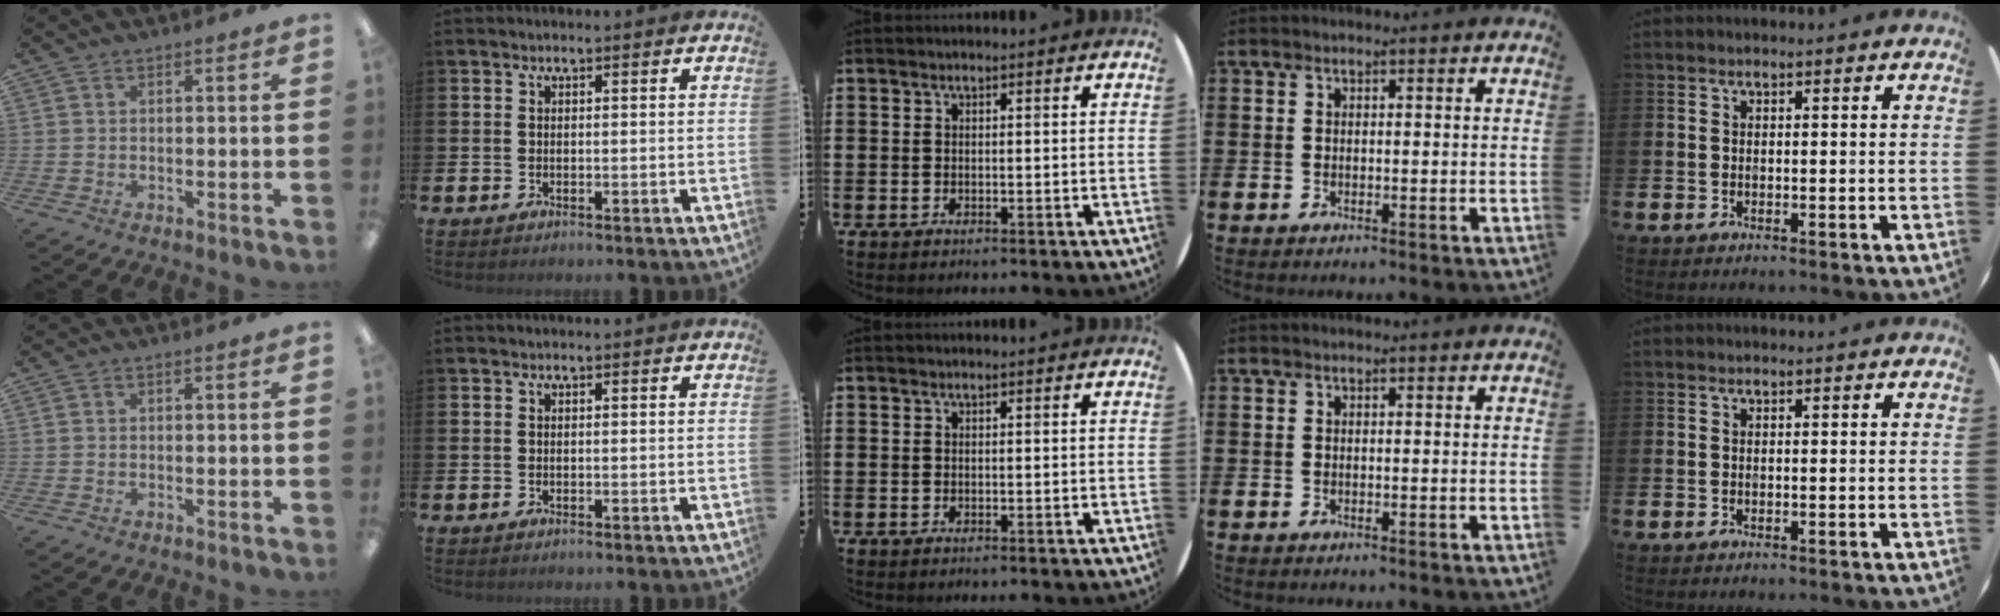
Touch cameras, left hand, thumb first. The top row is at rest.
{}